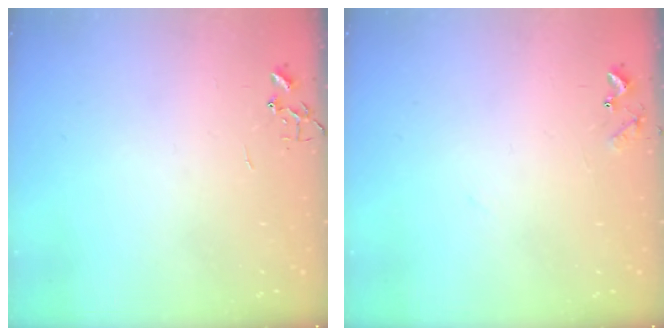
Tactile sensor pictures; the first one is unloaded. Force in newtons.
{"total": 7.8, "press": 7.8, "slide": 0.5}